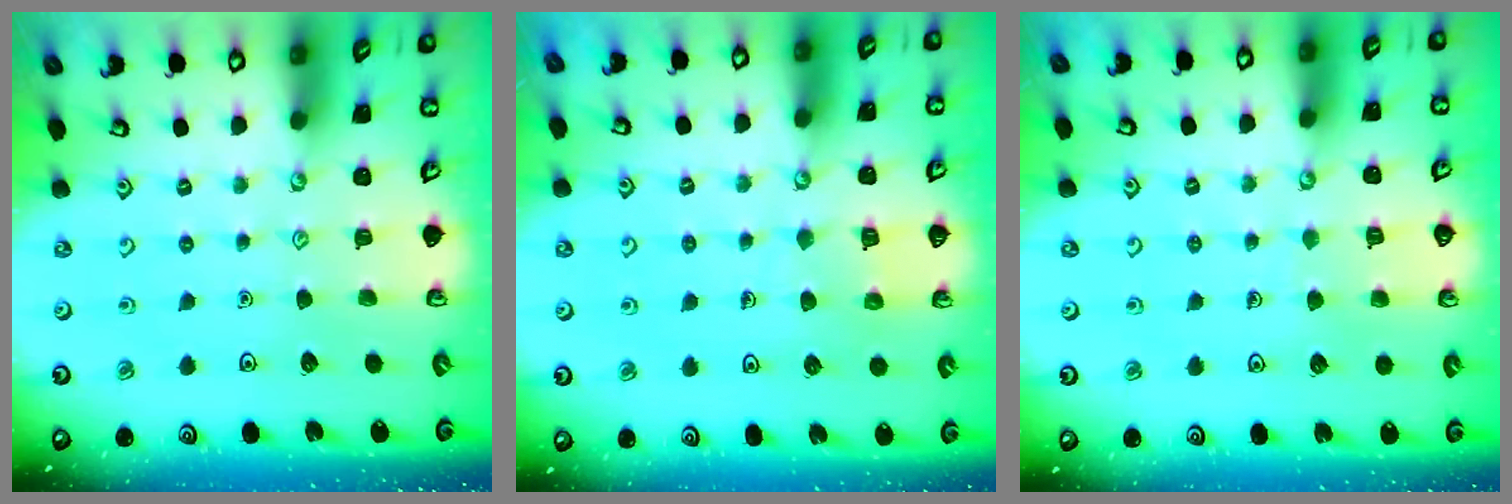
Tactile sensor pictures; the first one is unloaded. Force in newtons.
{"total": 5.4, "press": 5.4, "slide": 0.4}
{"total": 4.4, "press": 4.4, "slide": 0.4}